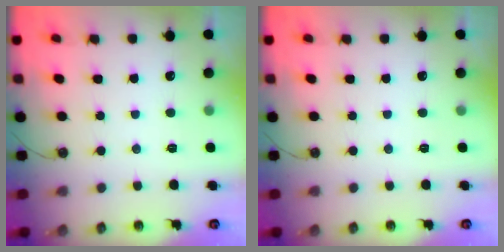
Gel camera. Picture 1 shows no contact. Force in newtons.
{"total": 0.0}